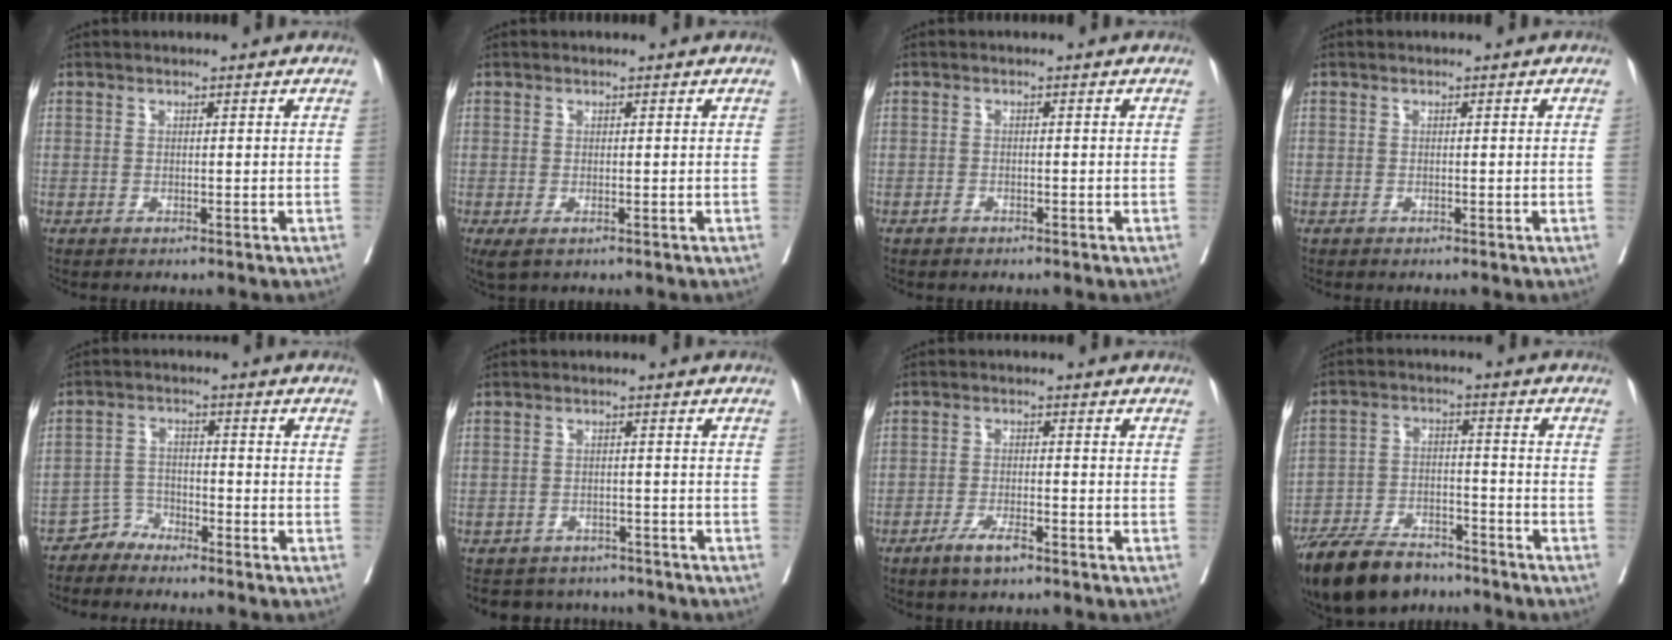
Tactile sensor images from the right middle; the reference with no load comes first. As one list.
[{"total": 2.3, "force": [-1.0, 1.0, 1.8], "torque": [-0.025, -0.006, -0.011]}, {"total": 0.7, "force": [-0.6, 0.4, 0.1], "torque": [0.000, 0.003, -0.011]}, {"total": 0.0}, {"total": 2.9, "force": [-2.7, 0.9, -0.7], "torque": [0.024, 0.000, -0.052]}, {"total": 7.7, "force": [-7.0, 3.1, 0.6], "torque": [-0.003, 0.013, -0.088]}, {"total": 3.9, "force": [-2.7, 0.8, 2.7], "torque": [-0.051, -0.001, -0.050]}, {"total": 13.7, "force": [-11.4, 5.3, 5.5], "torque": [-0.088, 0.004, -0.188]}]